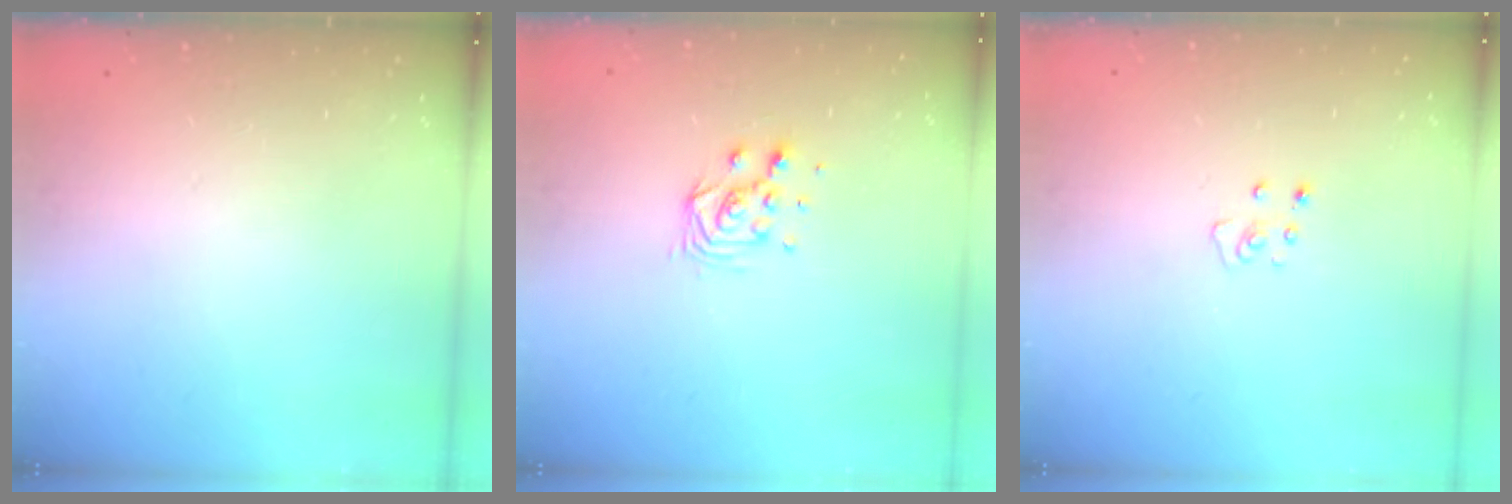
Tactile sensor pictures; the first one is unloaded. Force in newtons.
{"total": 7.0, "press": 7.0, "slide": 0.5}
{"total": 2.8, "press": 2.8, "slide": 0.2}